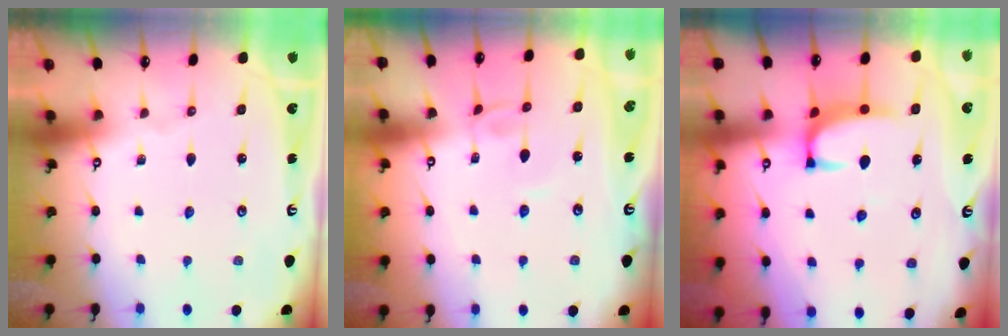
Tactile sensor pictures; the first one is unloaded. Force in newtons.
{"total": 3.8, "press": 3.8, "slide": 0.2}
{"total": 4.0, "press": 3.9, "slide": 0.9}